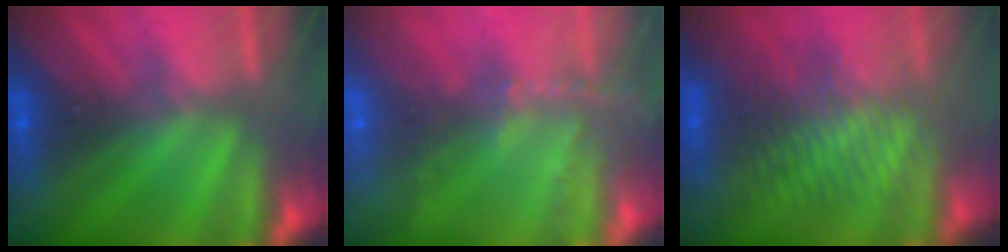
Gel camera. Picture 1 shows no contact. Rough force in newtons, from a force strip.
{"total": 9.1}
{"total": 3.8}